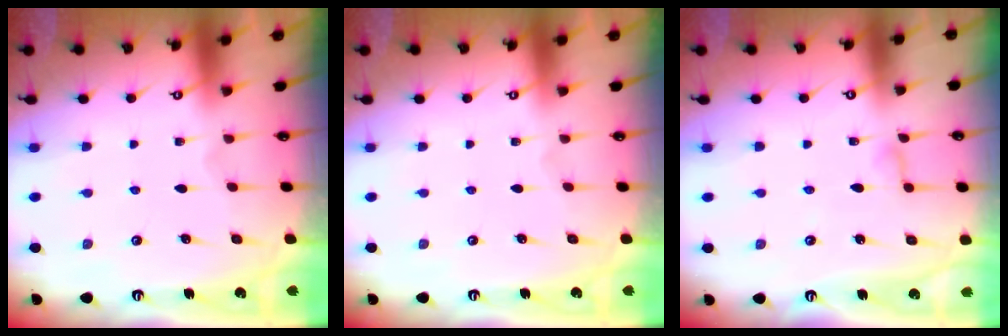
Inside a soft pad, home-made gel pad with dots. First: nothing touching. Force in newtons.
{"total": 0.0}
{"total": 4.4, "press": 4.4, "slide": 0.5}